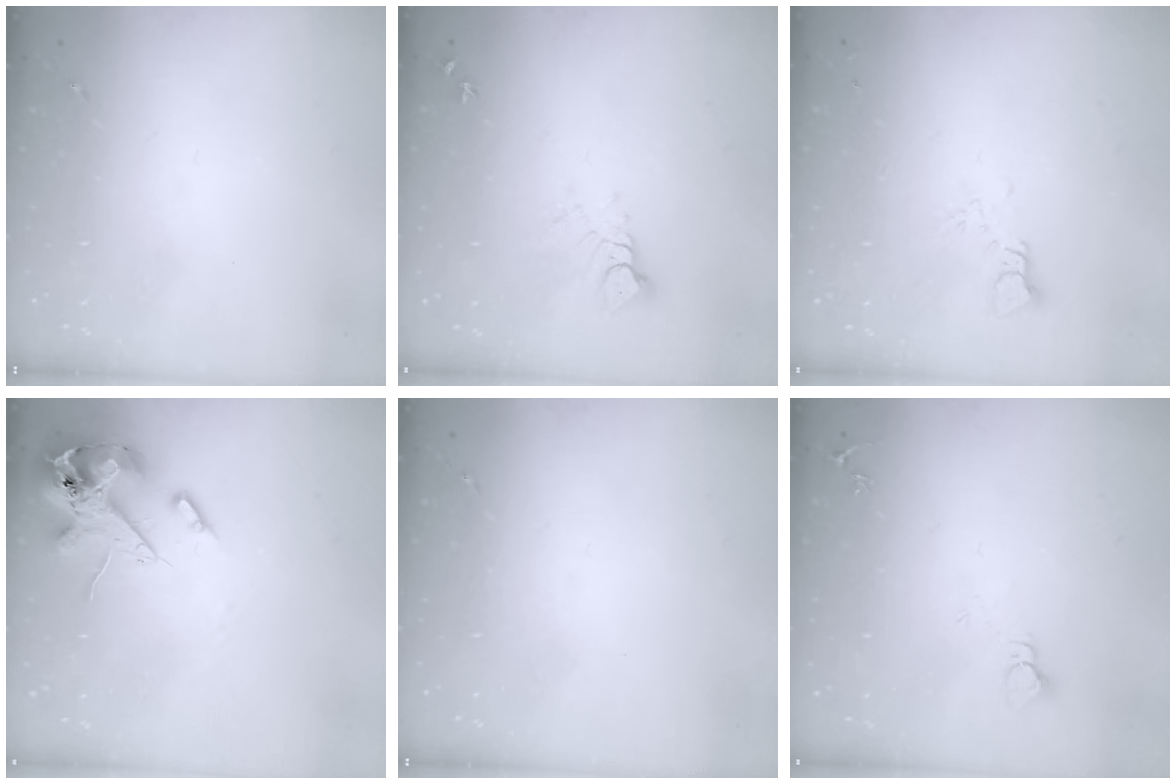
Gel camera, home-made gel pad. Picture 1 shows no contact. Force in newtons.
{"total": 4.4, "press": 4.4, "slide": 0.1}
{"total": 3.4, "press": 3.4, "slide": 0.2}
{"total": 13.7, "press": 13.5, "slide": 2.3}
{"total": 0.0}
{"total": 4.0, "press": 4.0, "slide": 0.4}